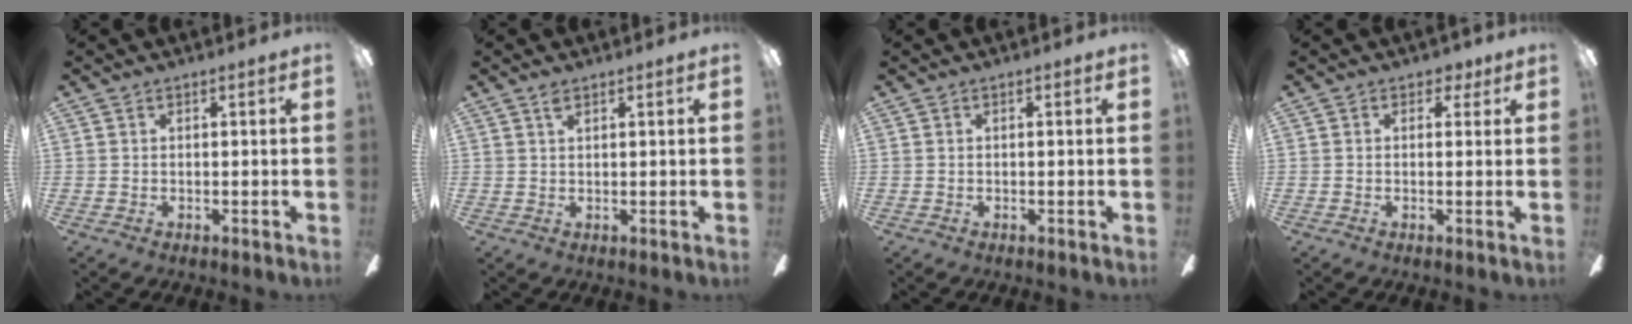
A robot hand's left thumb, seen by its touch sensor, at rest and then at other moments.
{"total": 1.6, "force": [1.2, 0.5, 0.9], "torque": [-0.021, 0.002, 0.022]}
{"total": 0.0}
{"total": 2.5, "force": [1.1, 2.0, 1.0], "torque": [0.004, -0.001, 0.016]}